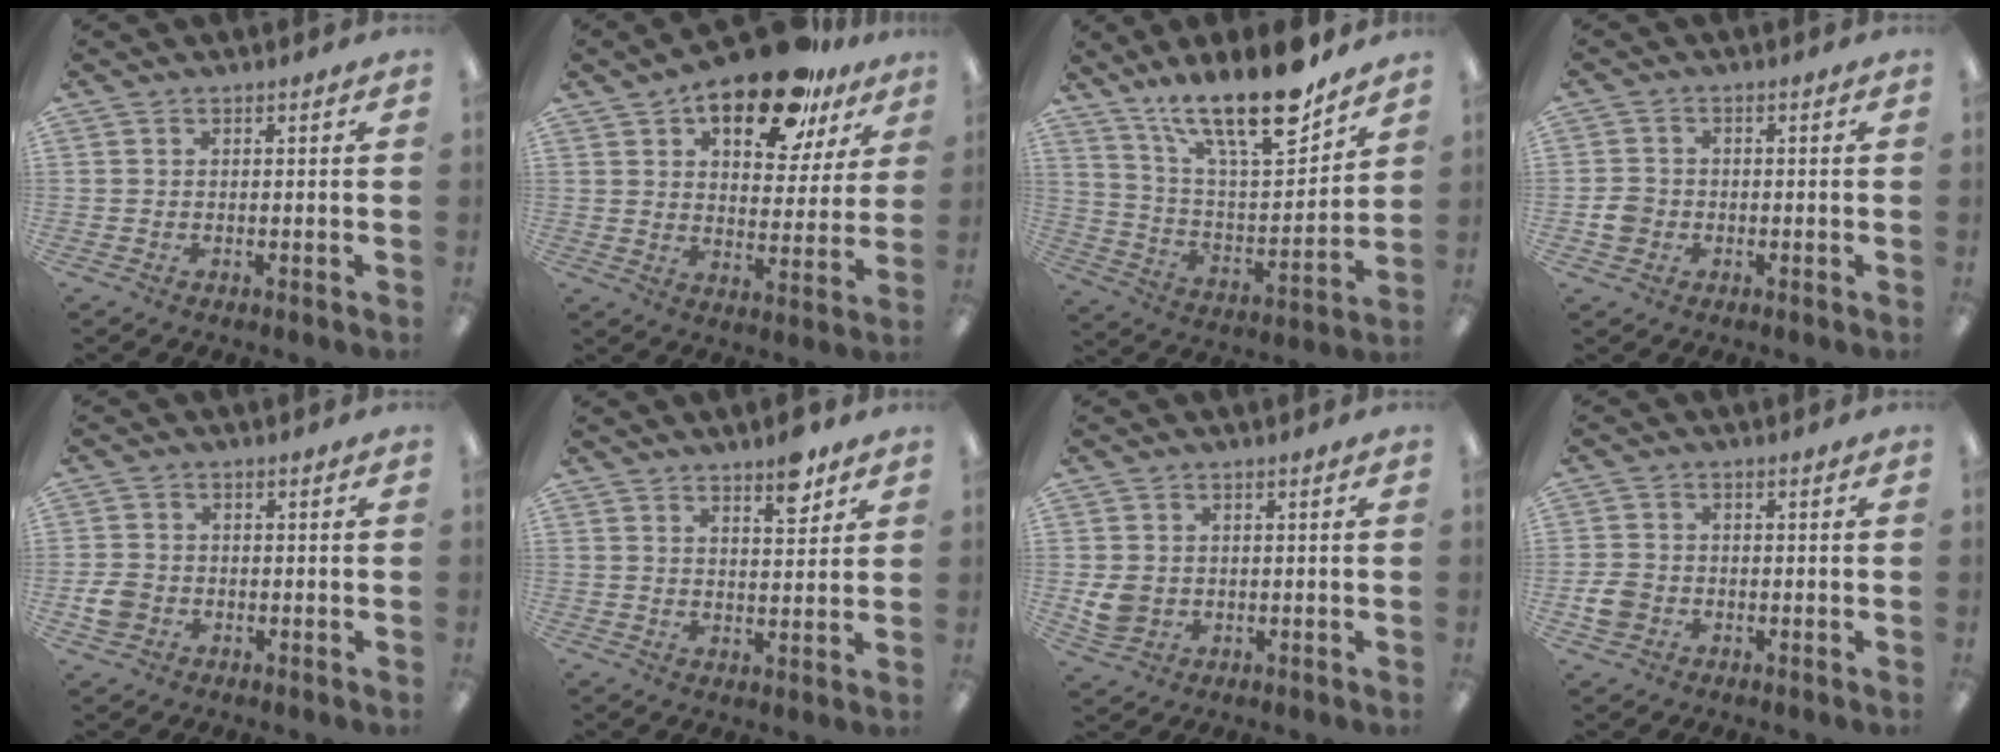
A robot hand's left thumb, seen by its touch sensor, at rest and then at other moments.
{"total": 18.9, "force": [12.3, 8.4, 11.6], "torque": [-0.166, -0.058, 0.202]}
{"total": 20.8, "force": [15.3, 5.6, 13.0], "torque": [-0.224, -0.099, 0.260]}
{"total": 3.7, "force": [-1.0, 3.3, 1.4], "torque": [-0.022, 0.006, -0.017]}
{"total": 4.4, "force": [-1.3, 3.7, 2.0], "torque": [-0.044, 0.004, -0.023]}
{"total": 6.9, "force": [5.1, 2.2, 4.1], "torque": [-0.044, -0.031, 0.080]}
{"total": 4.9, "force": [0.2, 4.3, 2.3], "torque": [-0.034, 0.001, 0.006]}
{"total": 4.5, "force": [-1.4, 3.7, 2.0], "torque": [-0.044, 0.006, -0.026]}